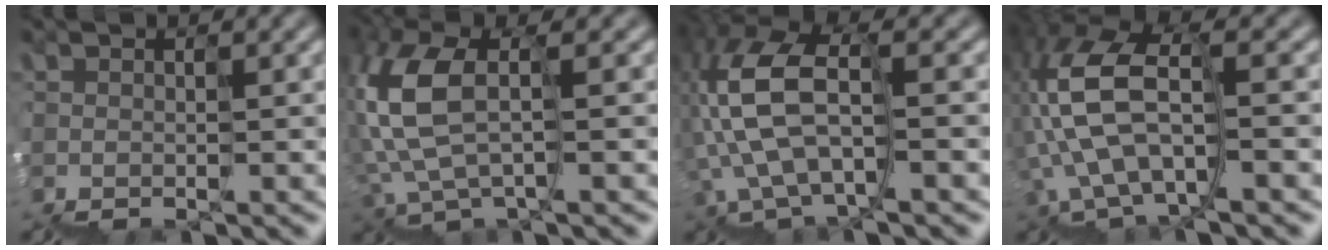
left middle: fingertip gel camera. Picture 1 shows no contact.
{"total": 4.5, "force": [1.2, 1.6, 4.1], "torque": [-0.123, 0.027, 0.019]}
{"total": 7.6, "force": [-0.3, 3.5, 6.7], "torque": [-0.166, 0.025, 0.000]}
{"total": 8.3, "force": [-0.9, 3.8, 7.3], "torque": [-0.176, 0.026, -0.013]}